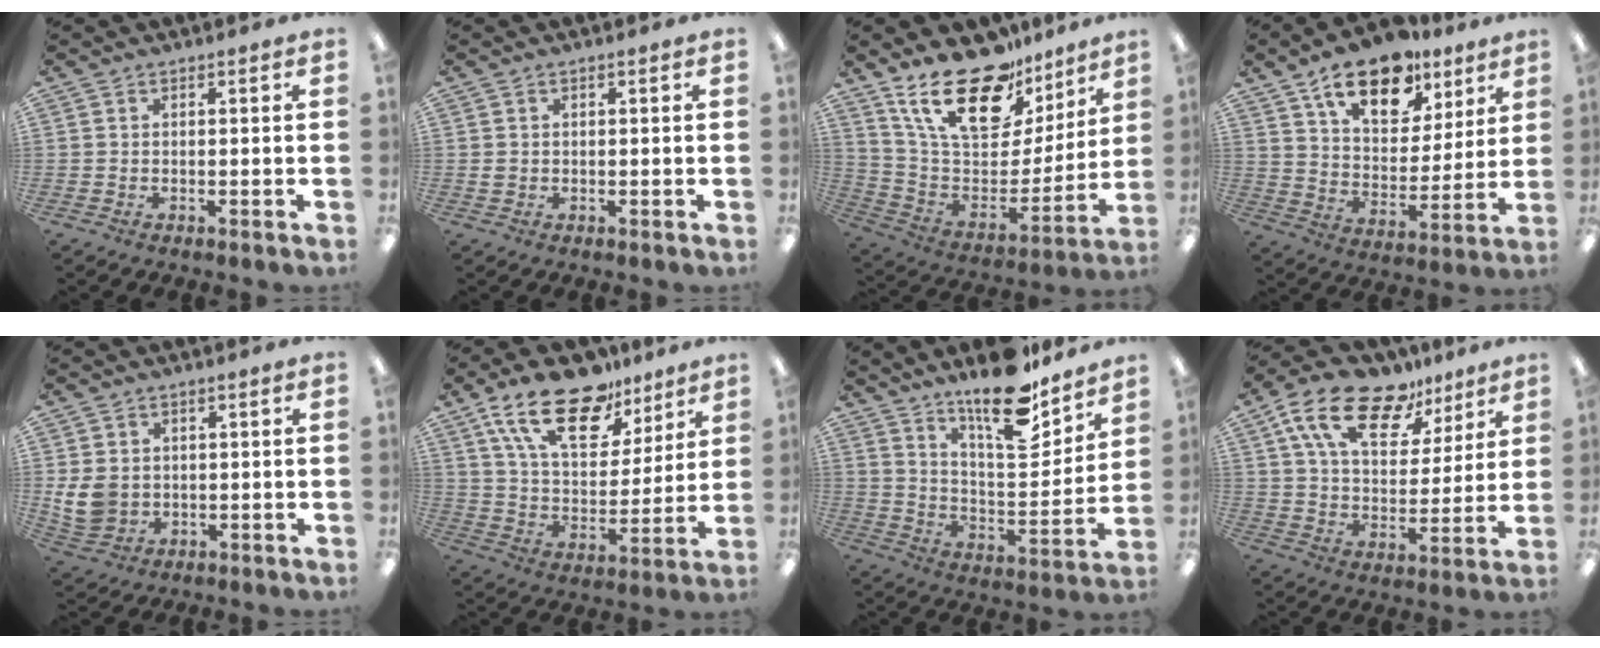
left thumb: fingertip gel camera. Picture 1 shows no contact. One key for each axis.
{"total": 0.9, "fx": 0.1, "fy": 0.7, "fz": 0.4, "tx": -0.008, "ty": 0.005, "tz": 0.000}
{"total": 23.3, "fx": 16.6, "fy": 10.8, "fz": 12.4, "tx": -0.221, "ty": -0.103, "tz": 0.298}
{"total": 18.0, "fx": 11.9, "fy": 9.5, "fz": 9.6, "tx": -0.148, "ty": -0.057, "tz": 0.207}
{"total": 6.9, "fx": 0.5, "fy": 5.9, "fz": 3.5, "tx": -0.080, "ty": 0.009, "tz": 0.013}
{"total": 20.8, "fx": 13.8, "fy": 10.2, "fz": 11.7, "tx": -0.209, "ty": -0.061, "tz": 0.243}
{"total": 17.8, "fx": 14.0, "fy": 5.3, "fz": 9.6, "tx": -0.148, "ty": -0.097, "tz": 0.234}
{"total": 18.8, "fx": 12.3, "fy": 9.5, "fz": 10.6, "tx": -0.185, "ty": -0.058, "tz": 0.217}